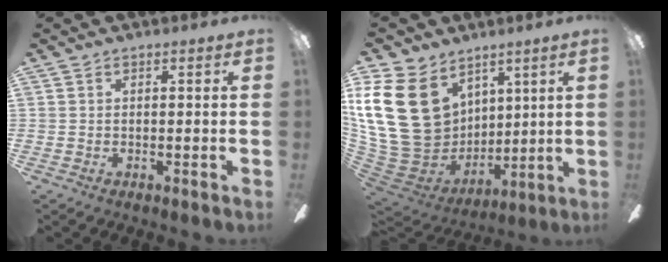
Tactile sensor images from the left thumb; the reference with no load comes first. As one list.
[{"total": 25.3, "force": [7.6, 19.4, 14.2], "torque": [-0.331, -0.036, 0.166]}]